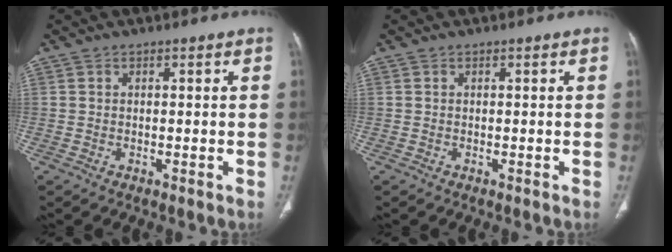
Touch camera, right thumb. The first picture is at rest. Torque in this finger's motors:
{"motor_torque": [-0.41, 0.26, 0.46, -0.26, -0.04]}